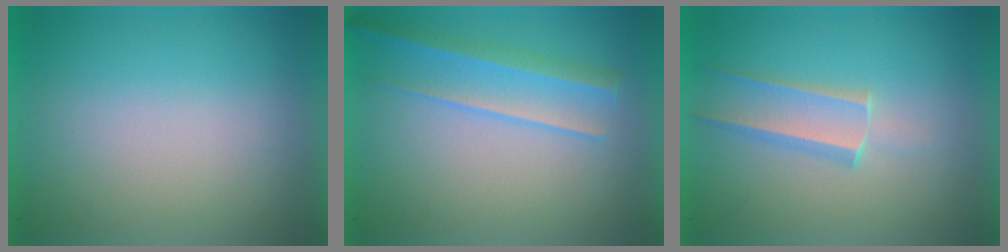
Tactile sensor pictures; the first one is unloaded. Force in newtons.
{"total": 2.2}
{"total": 2.0}